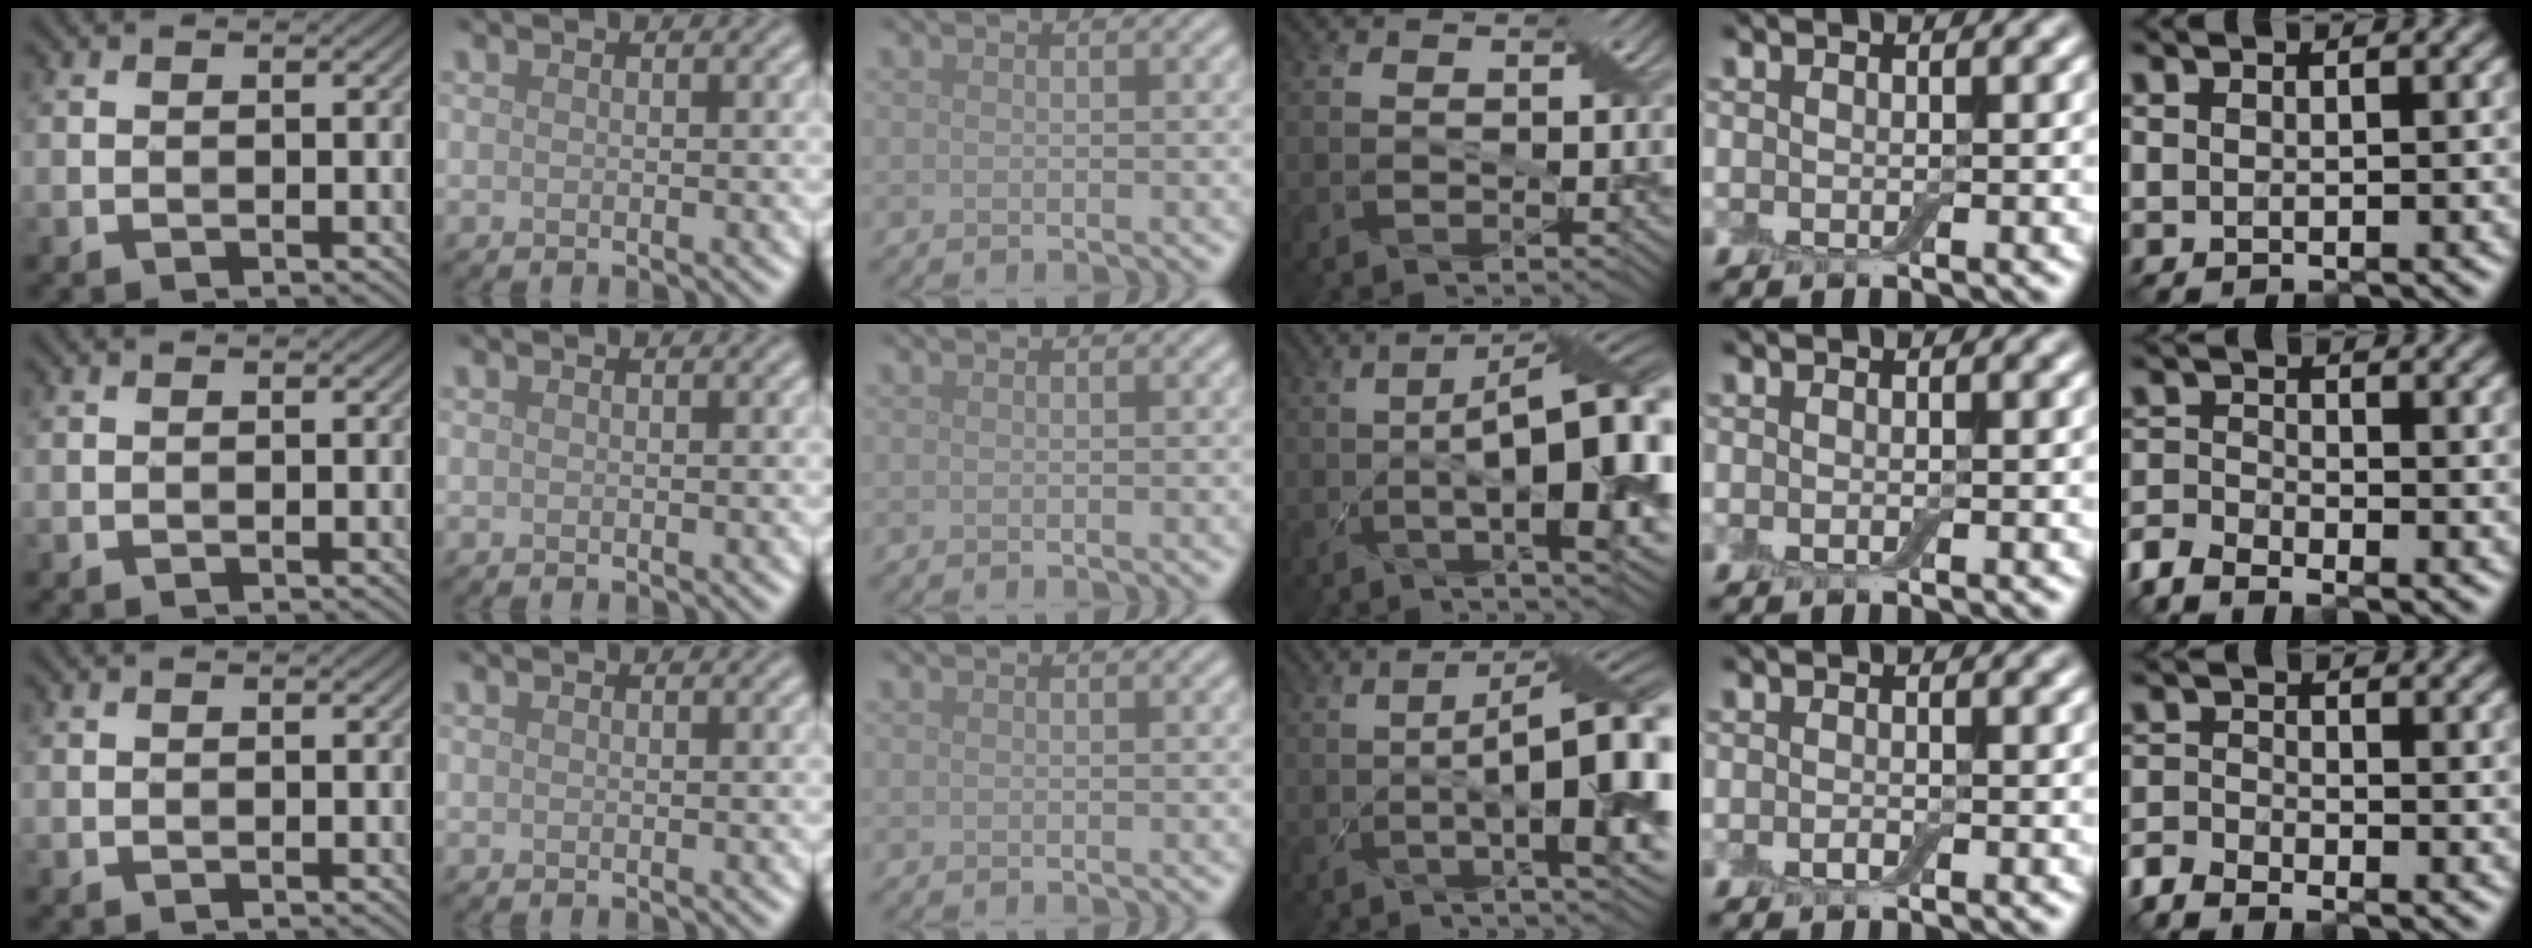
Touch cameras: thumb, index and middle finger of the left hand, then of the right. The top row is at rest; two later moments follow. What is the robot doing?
{"motion": "pour", "object": "bowl"}